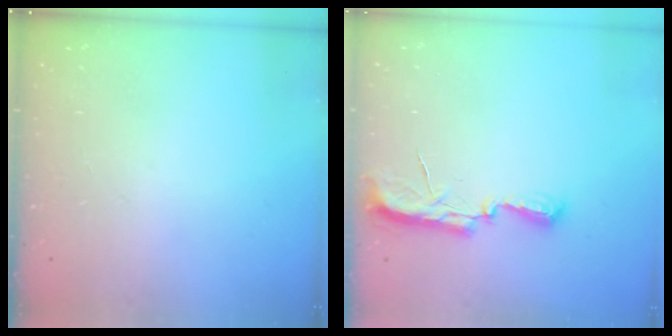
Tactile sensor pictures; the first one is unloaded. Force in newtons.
{"total": 8.8, "press": 8.2, "slide": 3.2}